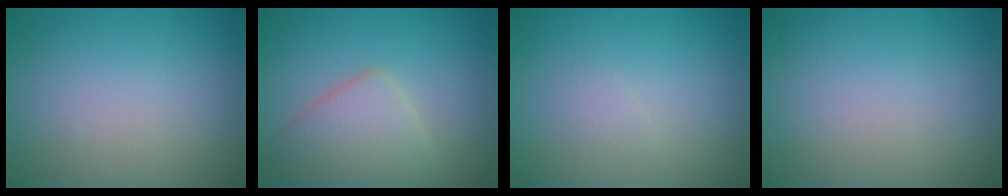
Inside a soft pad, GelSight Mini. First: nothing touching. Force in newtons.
{"total": 4.2, "press": 4.2, "slide": 0.0}
{"total": 0.8, "press": 0.8, "slide": 0.0}
{"total": 0.0}